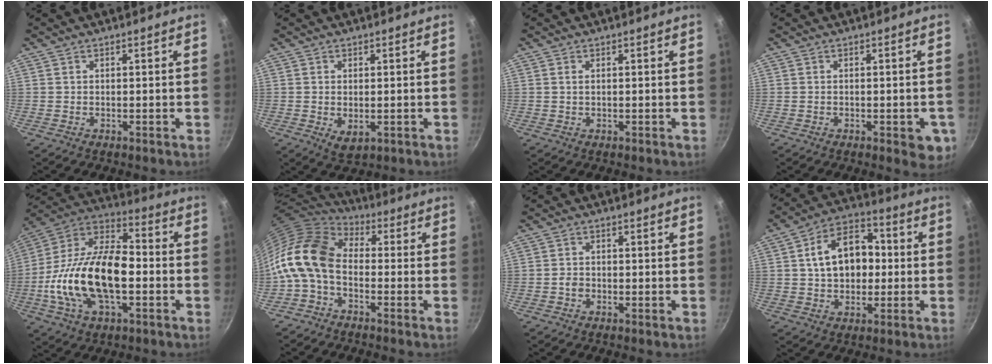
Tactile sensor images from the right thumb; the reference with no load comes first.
{"total": 3.7, "force": [-0.4, 2.2, 3.0], "torque": [-0.048, -0.013, -0.002]}
{"total": 0.8, "force": [0.2, 0.4, 0.7], "torque": [-0.013, 0.001, 0.003]}
{"total": 5.3, "force": [-1.8, 2.1, 4.5], "torque": [-0.040, -0.001, -0.022]}
{"total": 23.5, "force": [-3.8, 12.8, 19.3], "torque": [-0.347, 0.045, -0.082]}
{"total": 13.9, "force": [-1.9, 9.1, 10.3], "torque": [-0.189, 0.033, -0.060]}
{"total": 4.0, "force": [-1.0, 3.1, 2.3], "torque": [-0.032, 0.012, -0.022]}
{"total": 14.1, "force": [1.1, 10.0, 9.8], "torque": [-0.124, 0.027, 0.008]}